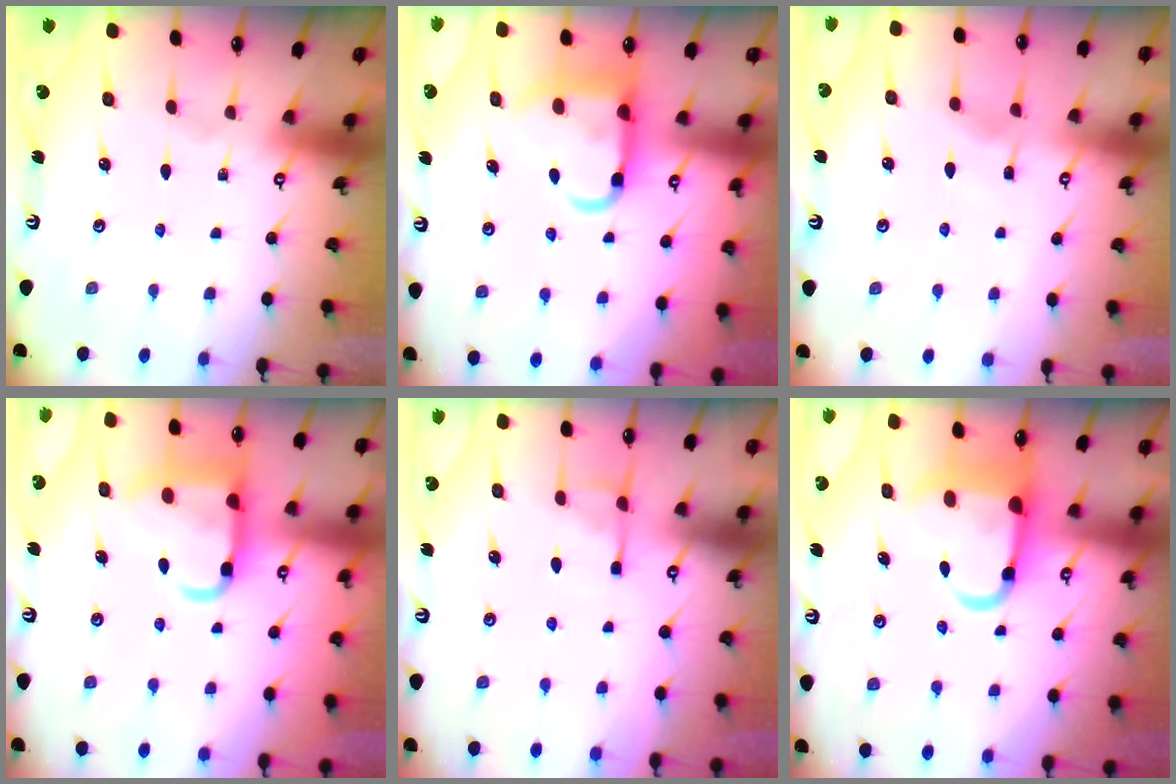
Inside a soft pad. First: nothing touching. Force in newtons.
{"total": 12.0, "press": 11.9, "slide": 1.6}
{"total": 2.9, "press": 2.9, "slide": 0.4}
{"total": 13.6, "press": 13.5, "slide": 1.6}
{"total": 5.1, "press": 5.1, "slide": 0.5}
{"total": 10.9, "press": 10.6, "slide": 2.4}